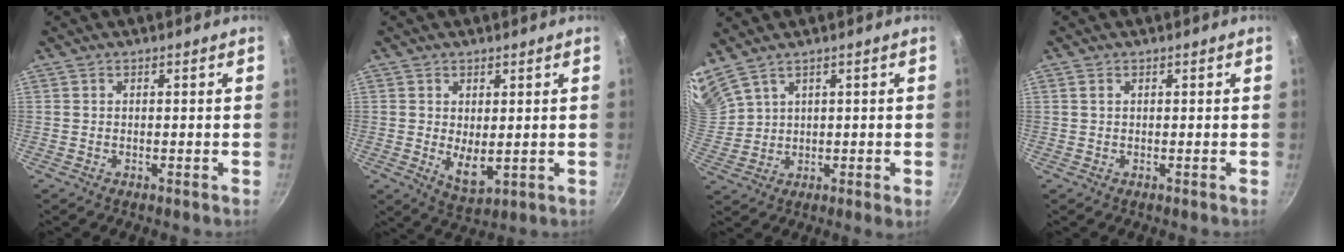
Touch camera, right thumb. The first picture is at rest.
{"total": 5.2, "force": [0.5, 2.8, 4.3], "torque": [-0.065, -0.020, 0.019]}
{"total": 7.6, "force": [5.6, 2.7, 4.2], "torque": [-0.090, -0.011, 0.121]}
{"total": 0.7, "force": [0.3, 0.4, 0.5], "torque": [-0.010, 0.000, 0.005]}